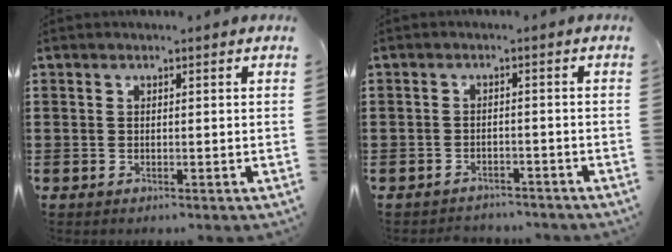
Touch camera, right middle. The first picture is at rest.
{"total": 2.1, "force": [-2.1, 0.3, -0.2], "torque": [-0.005, -0.002, -0.047]}